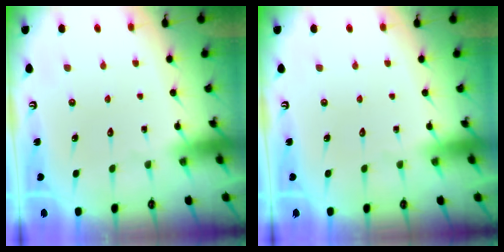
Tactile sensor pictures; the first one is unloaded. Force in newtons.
{"total": 0.0}